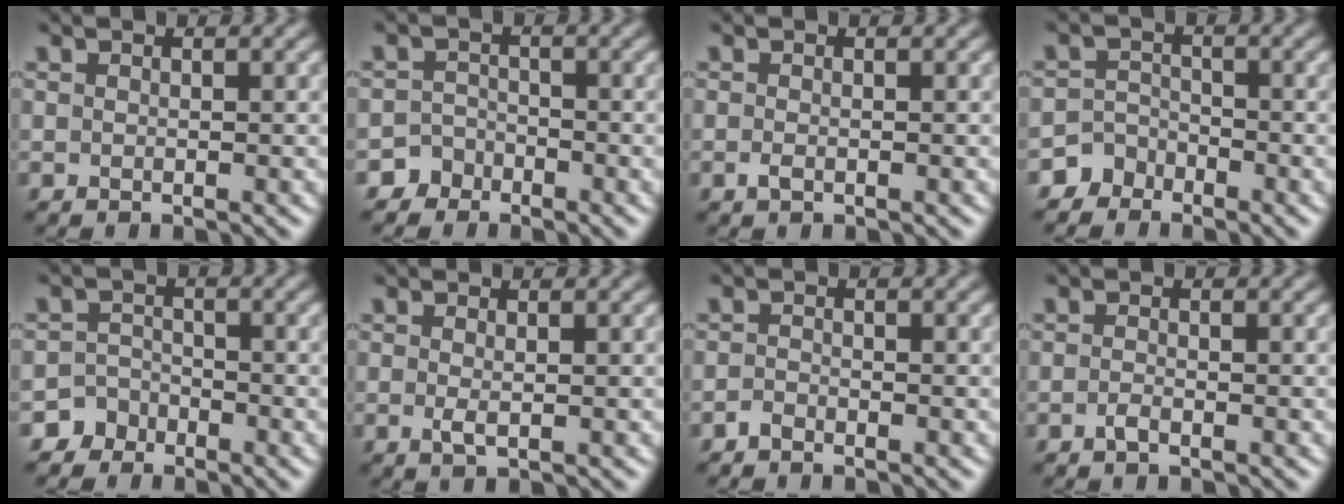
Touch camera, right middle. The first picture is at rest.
{"total": 2.4, "force": [-1.9, 1.4, -0.1], "torque": [0.021, 0.011, -0.038]}
{"total": 0.8, "force": [-0.3, 0.3, 0.7], "torque": [-0.020, -0.001, -0.007]}
{"total": 2.9, "force": [-2.3, 1.6, -0.1], "torque": [0.025, 0.010, -0.047]}
{"total": 3.0, "force": [-2.4, 1.8, -0.1], "torque": [0.029, 0.010, -0.045]}
{"total": 1.1, "force": [0.0, 0.2, 1.0], "torque": [-0.022, 0.000, -0.001]}
{"total": 0.8, "force": [-0.7, 0.2, 0.4], "torque": [-0.008, 0.003, -0.016]}
{"total": 0.9, "force": [-0.6, 0.1, 0.7], "torque": [-0.017, 0.002, -0.011]}